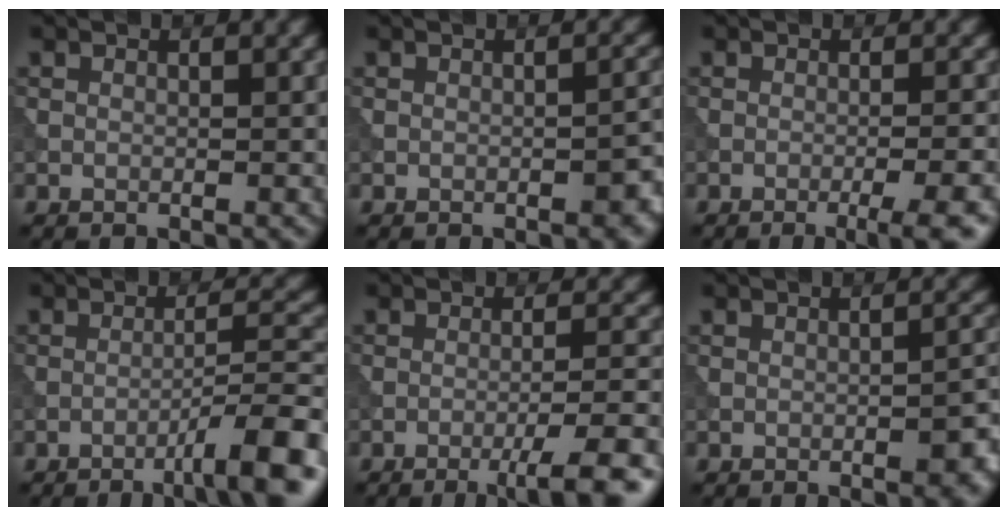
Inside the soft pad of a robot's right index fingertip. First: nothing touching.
{"total": 3.1, "force": [-1.2, 0.9, 2.7], "torque": [-0.035, 0.004, -0.015]}
{"total": 5.2, "force": [-2.6, 1.2, 4.3], "torque": [-0.044, 0.007, -0.037]}
{"total": 7.0, "force": [-3.8, 1.0, 5.8], "torque": [-0.075, 0.016, -0.063]}
{"total": 5.9, "force": [-3.1, 0.9, 4.9], "torque": [-0.065, 0.007, -0.050]}
{"total": 4.3, "force": [-1.5, 1.2, 3.8], "torque": [-0.050, 0.001, -0.018]}